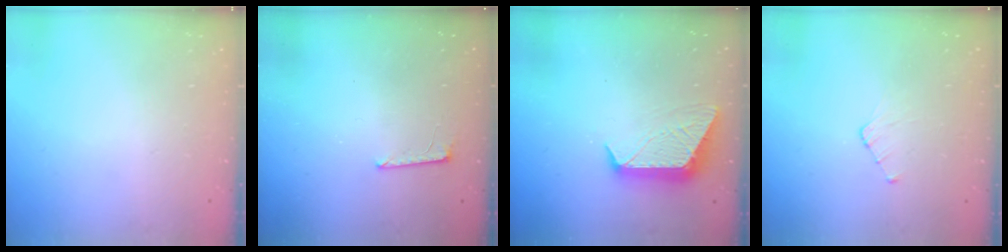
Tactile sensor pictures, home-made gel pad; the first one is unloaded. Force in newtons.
{"total": 6.2, "press": 6.2, "slide": 0.5}
{"total": 10.2, "press": 10.1, "slide": 0.5}
{"total": 2.5, "press": 2.5, "slide": 0.3}